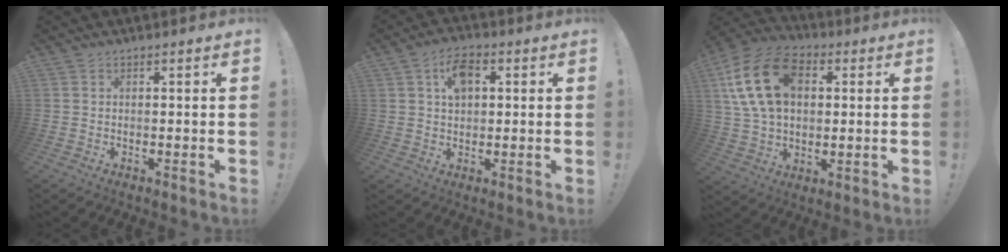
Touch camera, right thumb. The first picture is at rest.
{"total": 7.4, "force": [2.2, 4.8, 5.2], "torque": [-0.085, 0.010, 0.042]}
{"total": 19.8, "force": [5.5, 13.5, 13.5], "torque": [-0.239, -0.004, 0.101]}